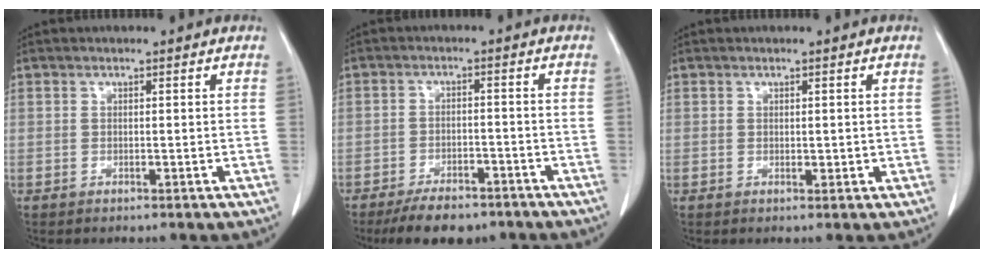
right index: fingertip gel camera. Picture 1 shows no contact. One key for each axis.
{"total": 8.0, "fx": -6.3, "fy": 3.2, "fz": 3.6, "tx": -0.051, "ty": -0.001, "tz": -0.099}
{"total": 1.1, "fx": 0.0, "fy": 0.6, "fz": 0.8, "tx": -0.009, "ty": -0.002, "tz": 0.002}